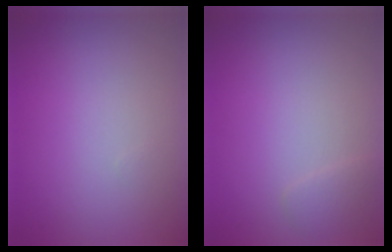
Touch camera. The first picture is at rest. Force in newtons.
{"total": 1.1, "press": 1.1, "slide": 0.1}